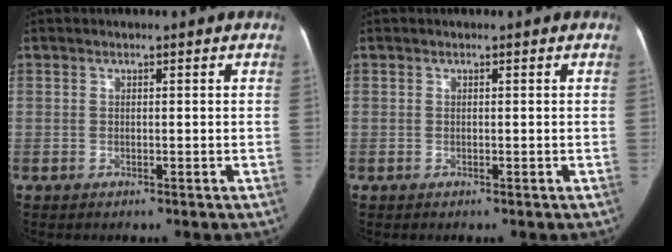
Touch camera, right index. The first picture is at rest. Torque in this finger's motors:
{"motor_torque": [0.00, 0.00, 0.00, 0.00]}